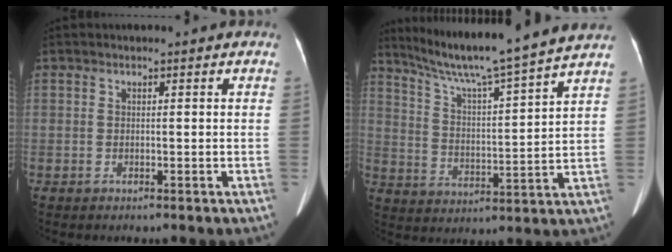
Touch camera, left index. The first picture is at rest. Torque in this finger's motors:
{"motor_torque": [0.32, -0.71, 0.04, 0.11]}